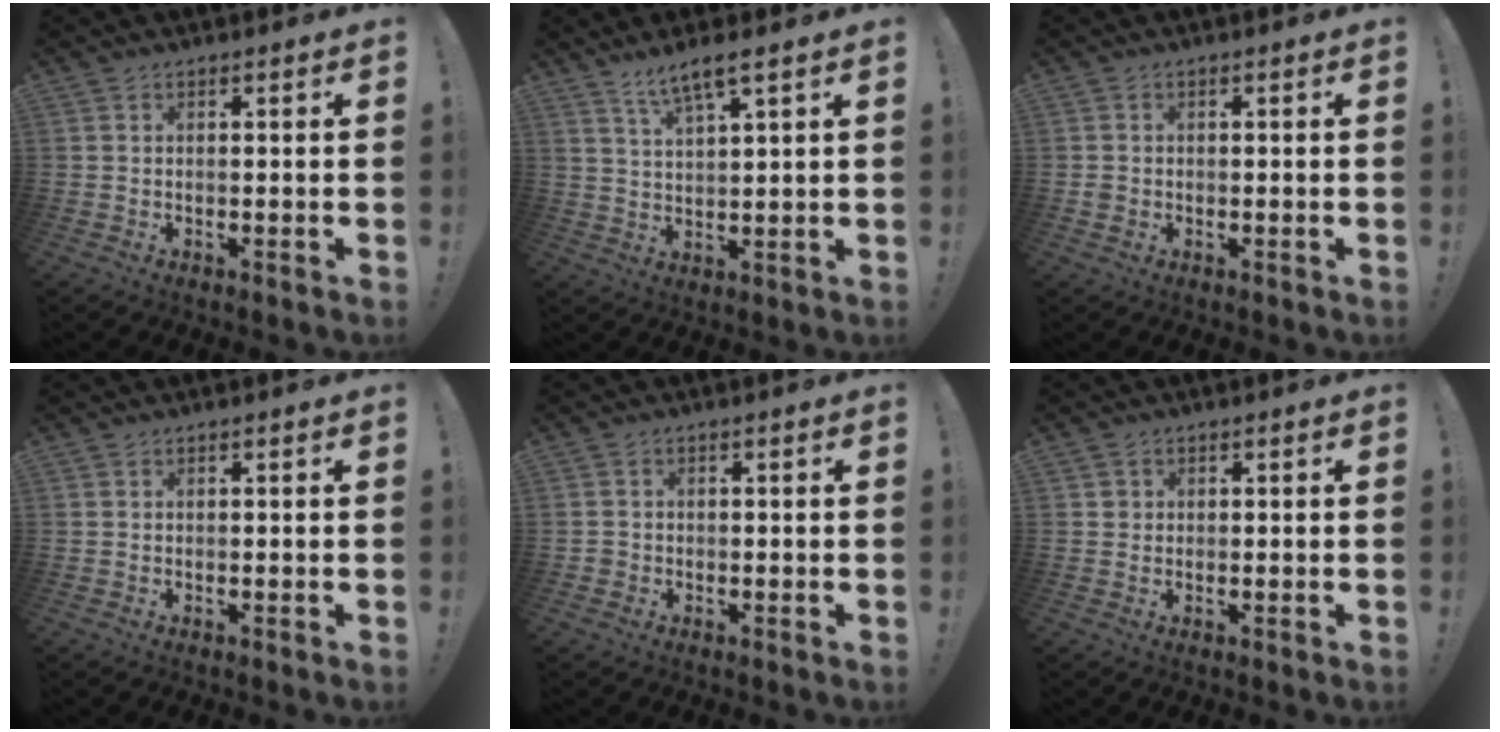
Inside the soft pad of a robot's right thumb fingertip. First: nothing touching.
{"total": 6.0, "force": [4.4, 0.5, 4.0], "torque": [-0.077, -0.020, 0.076]}
{"total": 1.6, "force": [-0.4, 1.4, 0.7], "torque": [-0.013, 0.005, -0.008]}
{"total": 0.0}
{"total": 1.6, "force": [-0.8, 1.3, 0.4], "torque": [-0.006, 0.005, -0.015]}
{"total": 1.4, "force": [0.5, 1.3, 0.2], "torque": [0.001, 0.001, 0.008]}